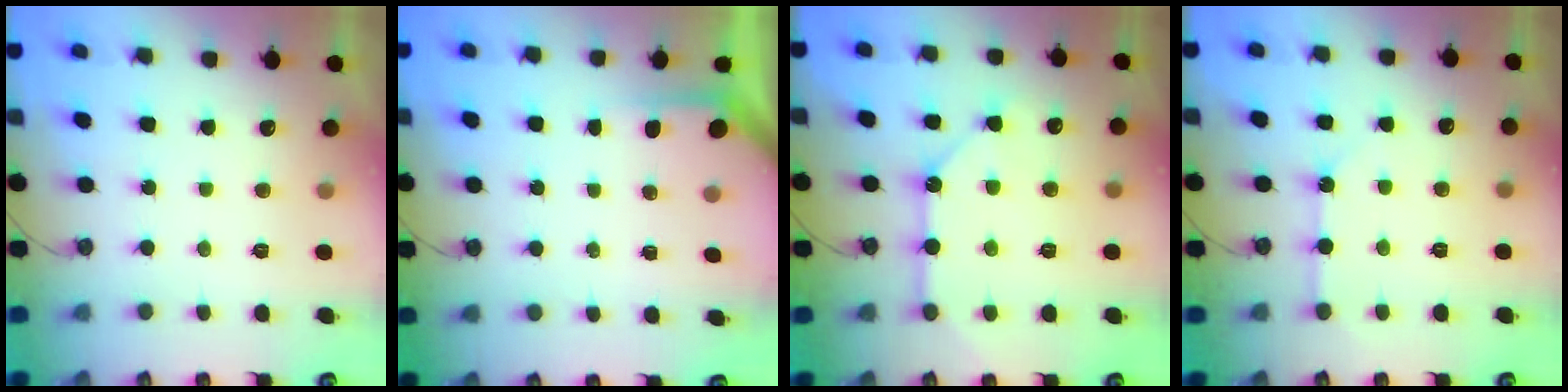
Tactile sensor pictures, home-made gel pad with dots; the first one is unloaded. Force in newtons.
{"total": 1.8, "press": 1.8, "slide": 0.3}
{"total": 12.4, "press": 12.3, "slide": 1.1}
{"total": 3.5, "press": 3.5, "slide": 0.3}